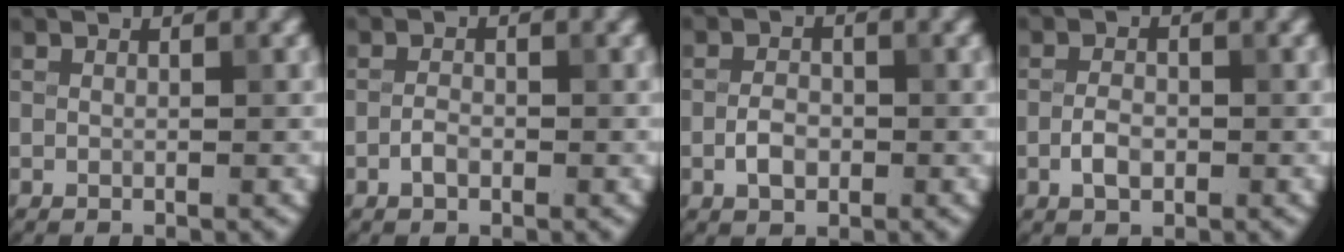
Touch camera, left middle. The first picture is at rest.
{"total": 1.3, "force": [-0.6, 0.7, 0.9], "torque": [-0.017, 0.002, -0.015]}
{"total": 2.2, "force": [-0.7, 1.4, 1.5], "torque": [-0.030, 0.004, -0.018]}
{"total": 2.1, "force": [-0.7, 1.3, 1.6], "torque": [-0.029, 0.003, -0.018]}